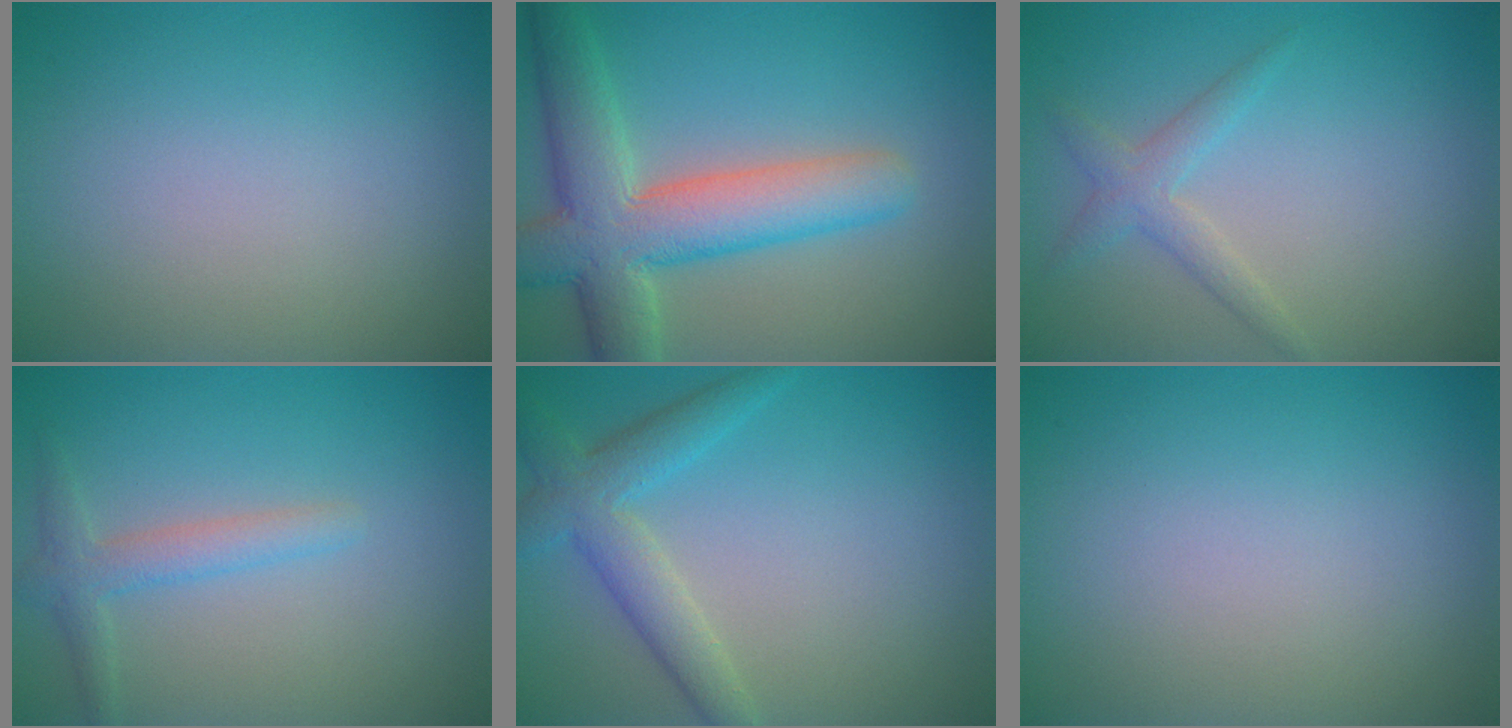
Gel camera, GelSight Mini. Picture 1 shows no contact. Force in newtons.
{"total": 8.4, "press": 8.4, "slide": 0.5}
{"total": 2.0, "press": 2.0, "slide": 0.1}
{"total": 2.3, "press": 2.3, "slide": 0.1}
{"total": 3.9, "press": 3.9, "slide": 0.4}
{"total": 0.0}